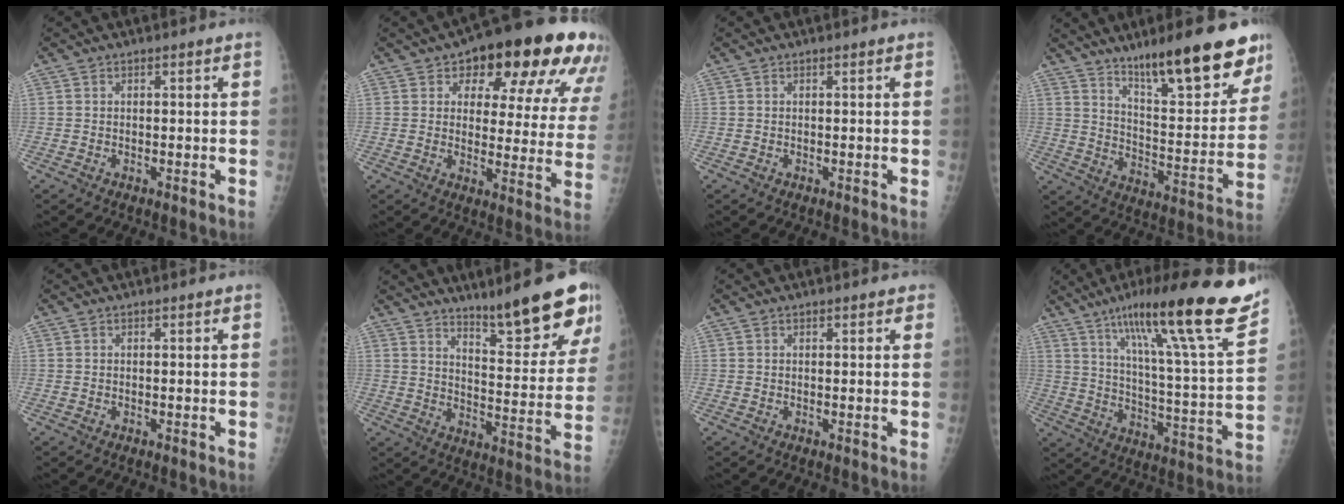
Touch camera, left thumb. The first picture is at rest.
{"total": 22.1, "force": [12.4, 9.8, 15.5], "torque": [-0.161, -0.024, 0.154]}
{"total": 0.0}
{"total": 20.6, "force": [14.4, 4.9, 13.9], "torque": [-0.164, -0.082, 0.227]}
{"total": 0.0}
{"total": 17.2, "force": [12.2, 3.6, 11.6], "torque": [-0.115, -0.084, 0.183]}
{"total": 1.2, "force": [0.8, 0.6, 0.6], "torque": [-0.002, -0.002, 0.006]}
{"total": 26.2, "force": [17.8, 2.5, 19.2], "torque": [-0.278, -0.064, 0.272]}